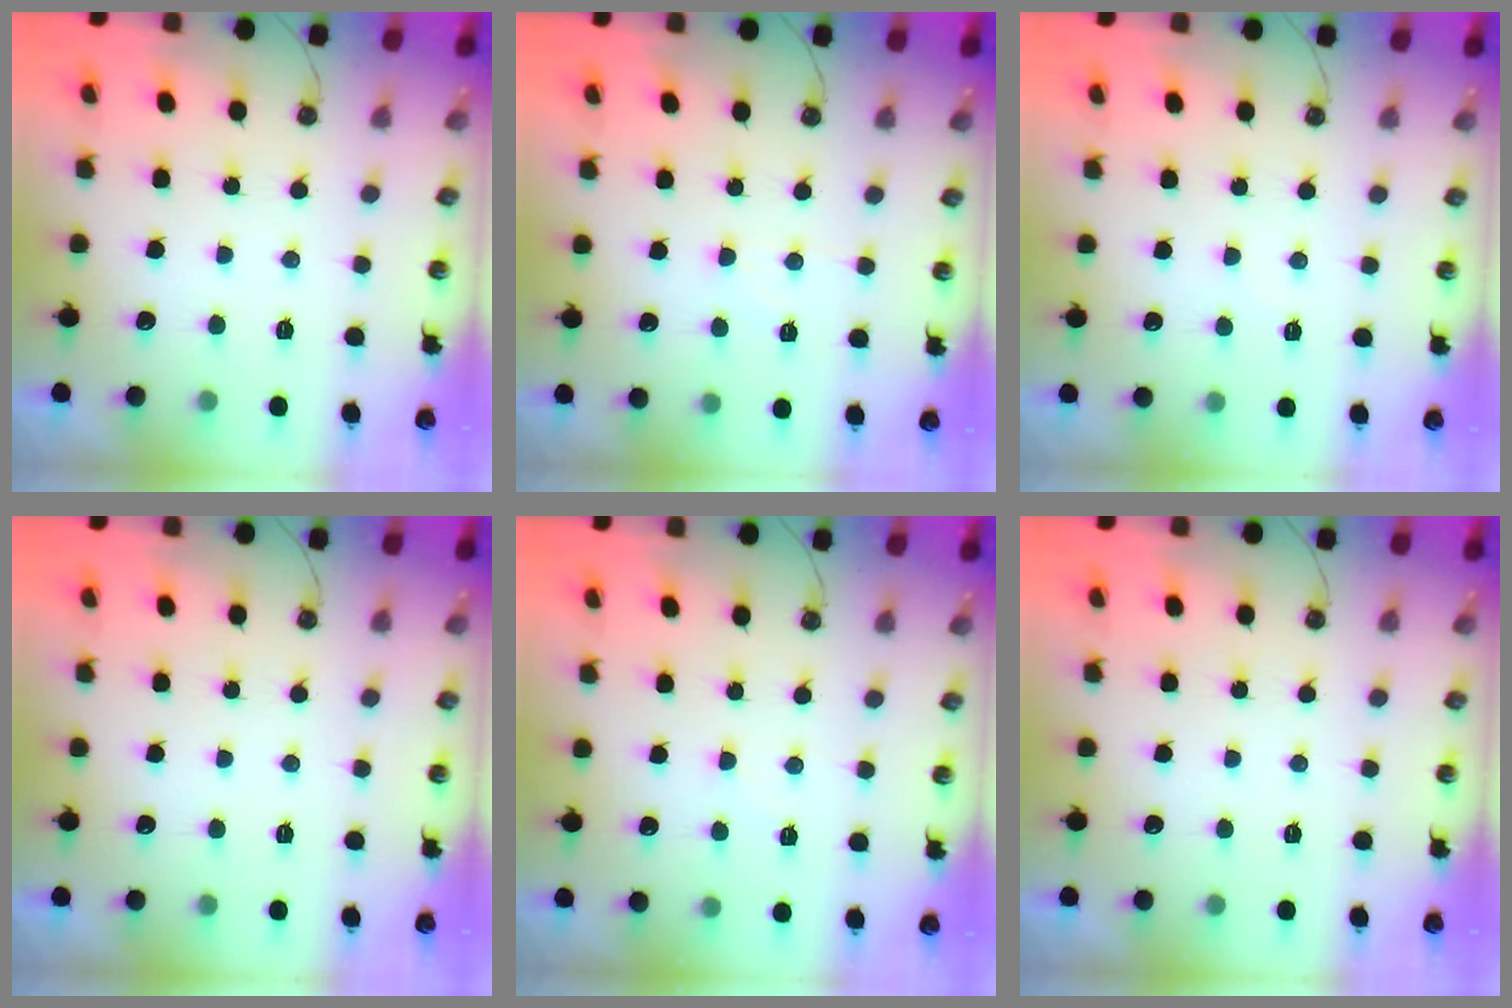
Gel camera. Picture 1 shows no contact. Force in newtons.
{"total": 5.5, "press": 5.4, "slide": 0.7}
{"total": 3.9, "press": 3.9, "slide": 0.5}
{"total": 0.0}
{"total": 4.2, "press": 4.2, "slide": 0.7}
{"total": 0.0}